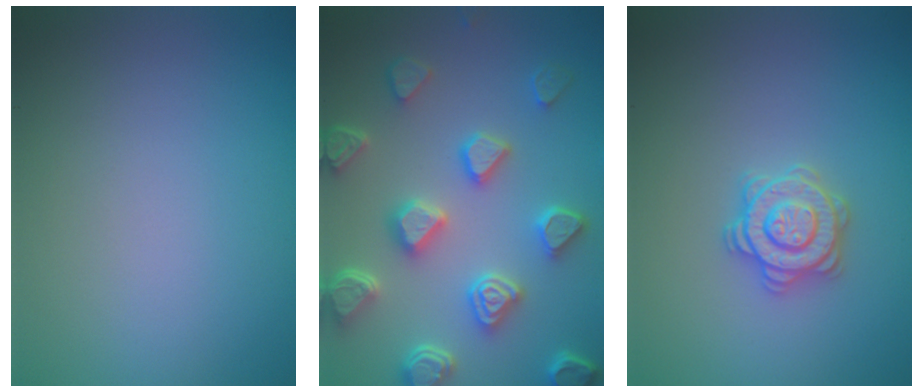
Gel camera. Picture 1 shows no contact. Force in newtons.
{"total": 6.5, "press": 5.4, "slide": 3.5}
{"total": 2.9, "press": 2.8, "slide": 0.6}